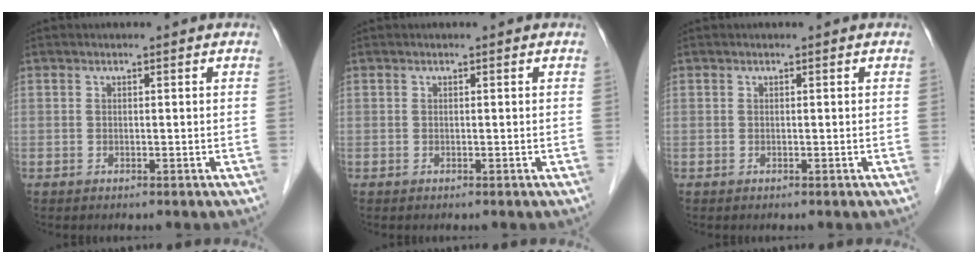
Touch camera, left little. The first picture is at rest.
{"total": 0.0}
{"total": 0.0}